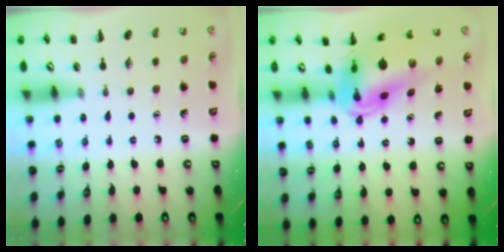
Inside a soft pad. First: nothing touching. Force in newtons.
{"total": 10.8, "press": 10.3, "slide": 3.4}